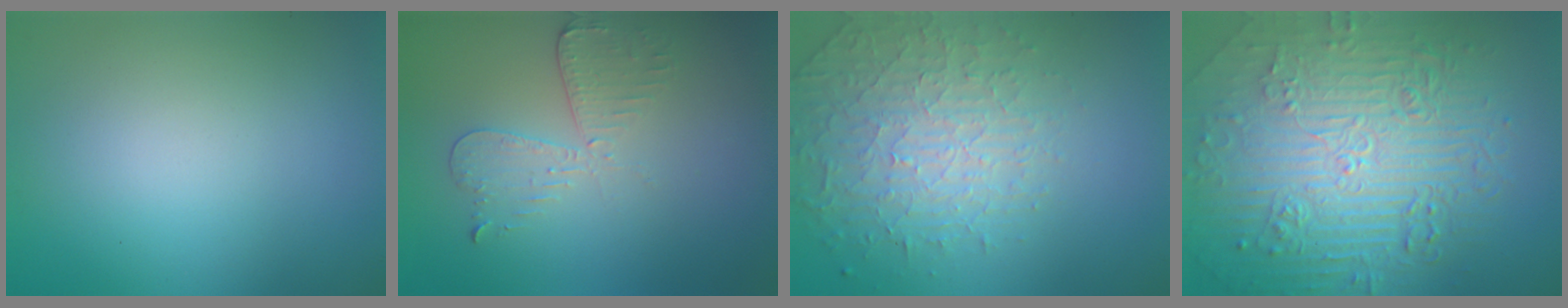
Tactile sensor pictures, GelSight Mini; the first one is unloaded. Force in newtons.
{"total": 2.9, "press": 2.5, "slide": 1.5}
{"total": 4.3, "press": 3.5, "slide": 2.6}
{"total": 11.0, "press": 7.3, "slide": 8.3}